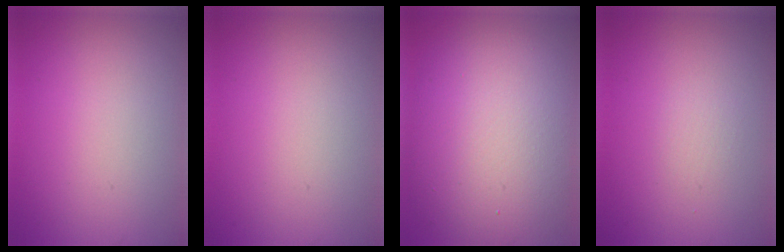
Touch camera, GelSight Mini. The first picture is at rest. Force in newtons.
{"total": 0.0}
{"total": 13.5, "press": 13.5, "slide": 0.5}
{"total": 0.7, "press": 0.7, "slide": 0.1}